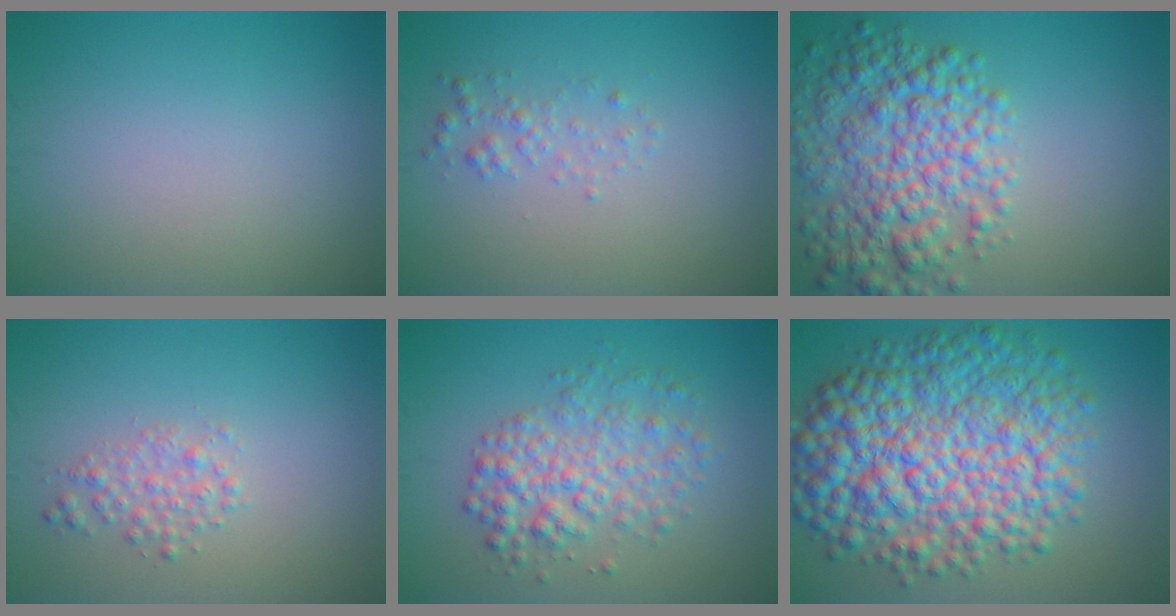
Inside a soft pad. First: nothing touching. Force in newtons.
{"total": 1.3, "press": 1.3, "slide": 0.0}
{"total": 7.6, "press": 7.6, "slide": 0.2}
{"total": 1.8, "press": 1.8, "slide": 0.1}
{"total": 4.5, "press": 4.5, "slide": 0.1}
{"total": 12.5, "press": 12.5, "slide": 0.1}